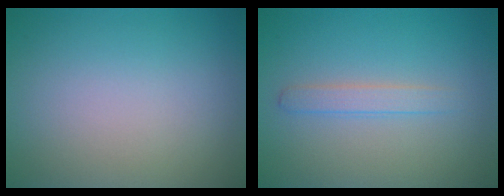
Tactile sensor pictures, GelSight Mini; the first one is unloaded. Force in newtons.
{"total": 1.6, "press": 1.6, "slide": 0.0}